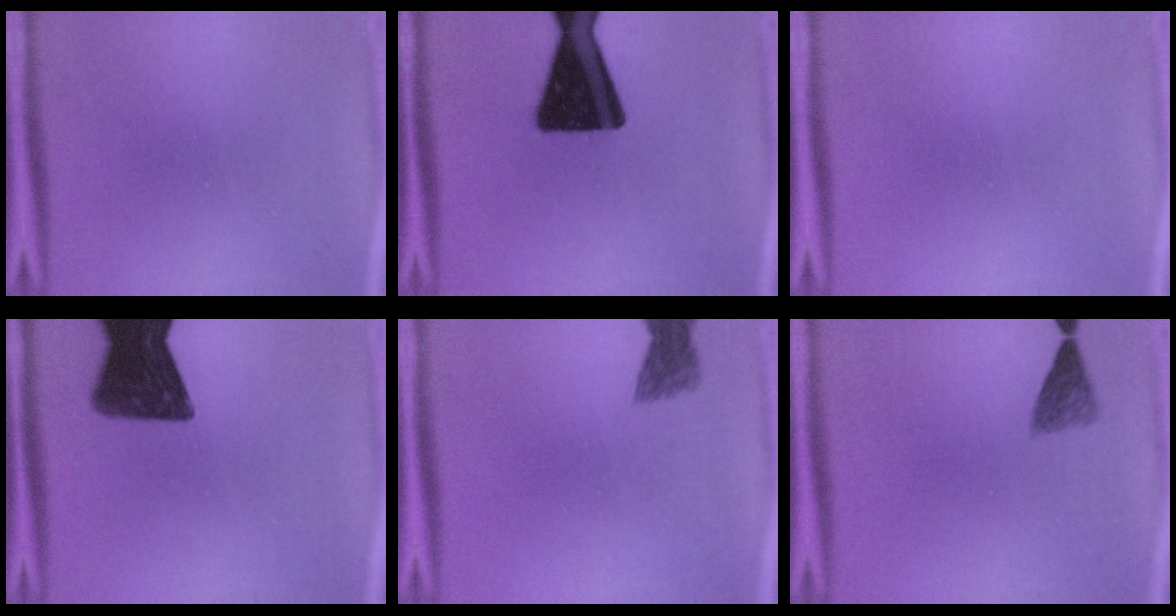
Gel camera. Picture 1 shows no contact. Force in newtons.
{"total": 19.4}
{"total": 0.0}
{"total": 15.2}
{"total": 2.0}
{"total": 2.9}